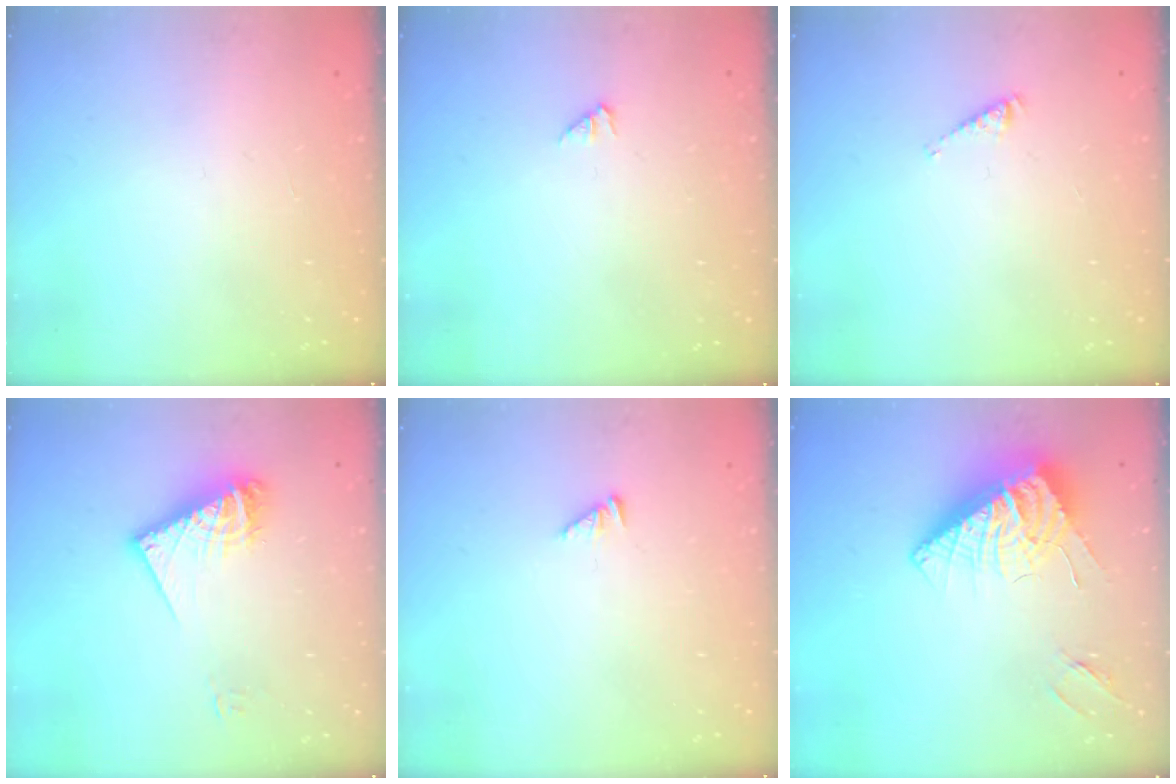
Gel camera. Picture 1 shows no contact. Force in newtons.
{"total": 0.0}
{"total": 2.9, "press": 2.9, "slide": 0.4}
{"total": 12.6, "press": 12.5, "slide": 1.0}
{"total": 2.2, "press": 2.1, "slide": 0.4}
{"total": 11.2, "press": 11.1, "slide": 1.6}